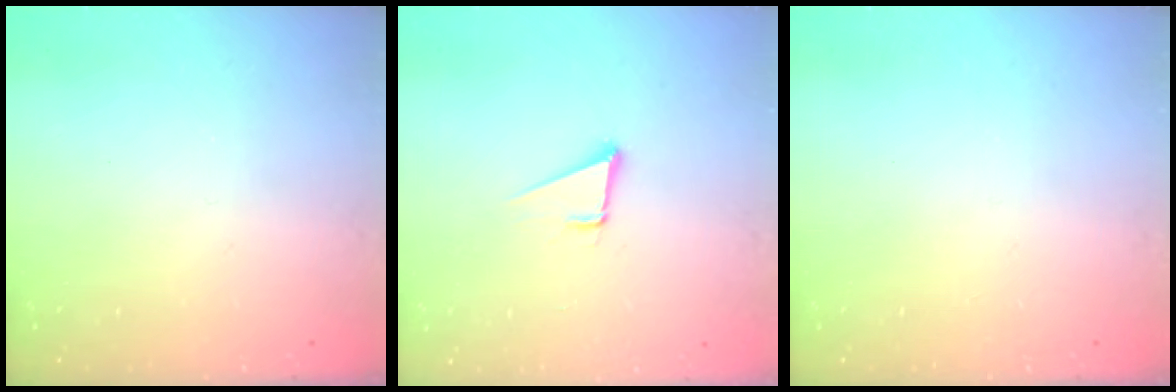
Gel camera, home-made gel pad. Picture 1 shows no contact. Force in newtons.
{"total": 4.3, "press": 3.4, "slide": 2.6}
{"total": 0.0}